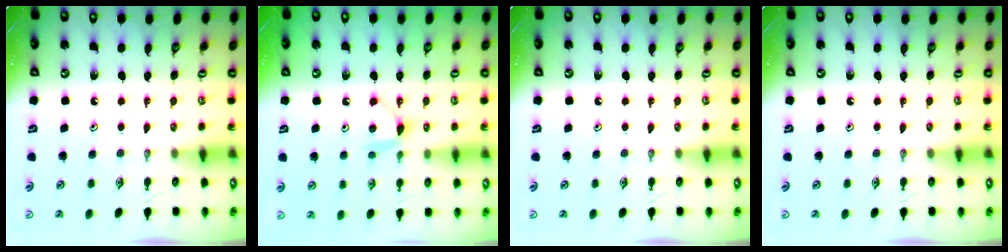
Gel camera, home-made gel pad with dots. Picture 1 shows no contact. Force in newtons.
{"total": 7.5, "press": 7.4, "slide": 1.0}
{"total": 0.0}
{"total": 0.0}